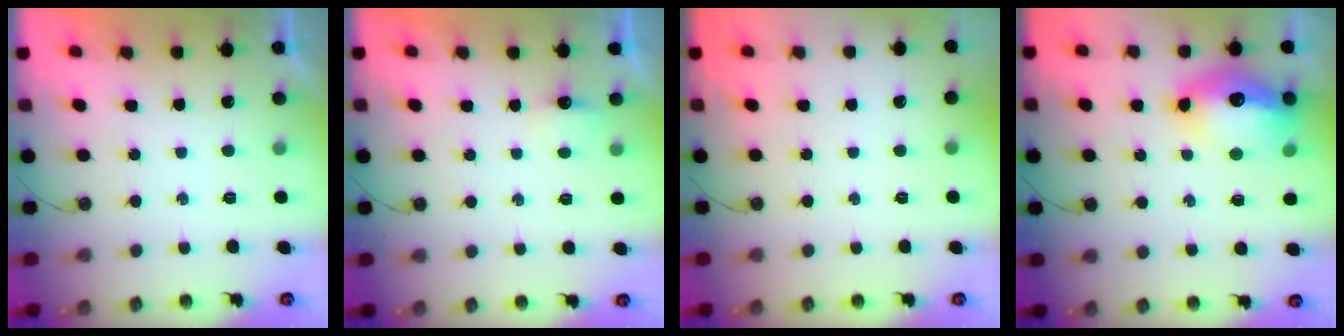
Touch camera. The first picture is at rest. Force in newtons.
{"total": 2.8, "press": 2.7, "slide": 0.4}
{"total": 0.0}
{"total": 15.3, "press": 15.2, "slide": 1.3}